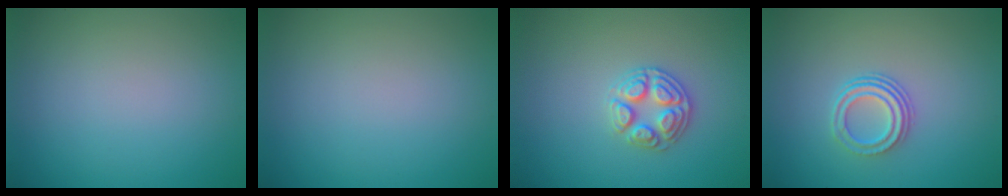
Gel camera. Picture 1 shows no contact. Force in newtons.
{"total": 0.0}
{"total": 2.9, "press": 2.9, "slide": 0.1}
{"total": 3.0, "press": 2.2, "slide": 2.1}